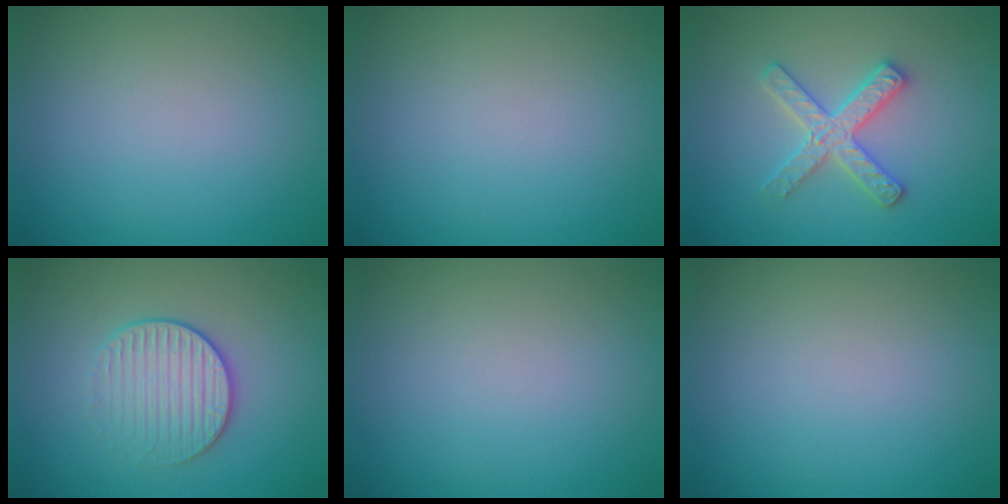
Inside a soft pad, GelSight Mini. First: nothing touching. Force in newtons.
{"total": 0.0}
{"total": 2.9, "press": 2.9, "slide": 0.5}
{"total": 3.2, "press": 2.9, "slide": 1.5}
{"total": 0.0}
{"total": 0.0}